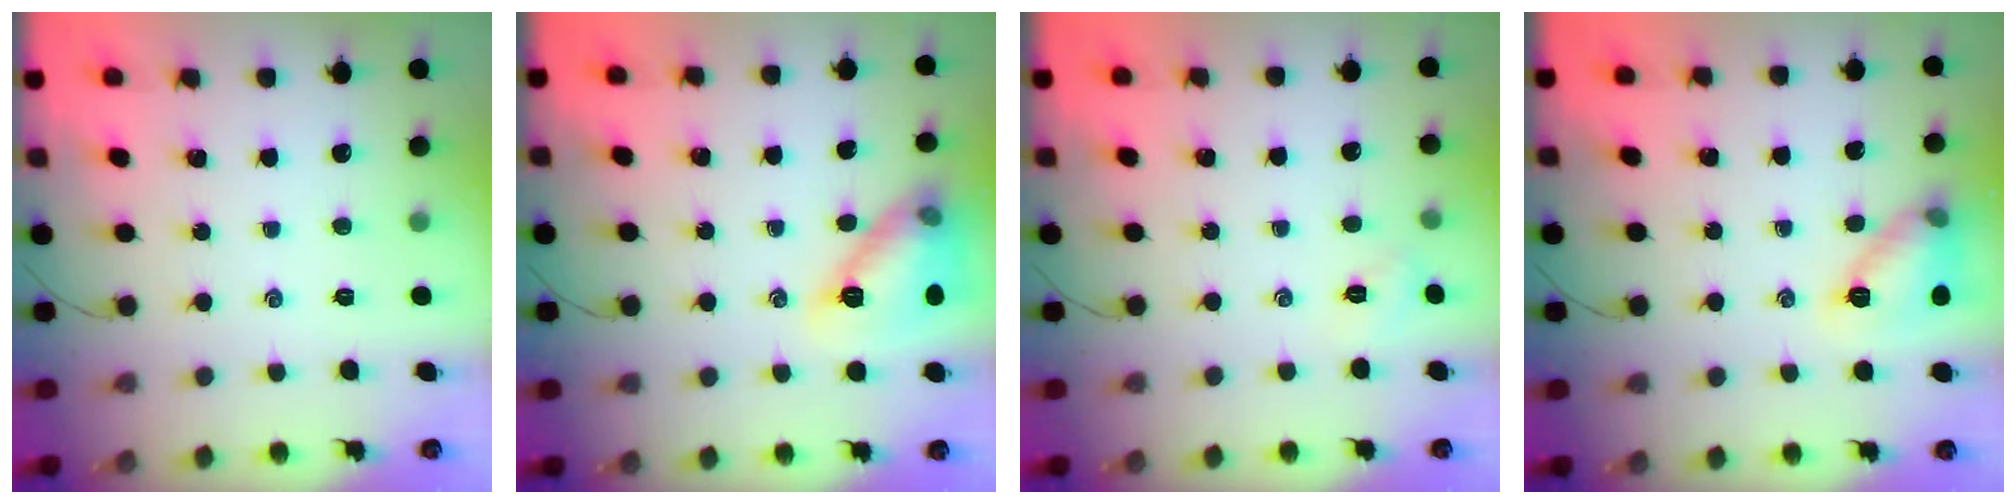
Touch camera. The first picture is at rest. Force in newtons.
{"total": 13.3, "press": 13.3, "slide": 0.5}
{"total": 2.4, "press": 2.3, "slide": 0.7}
{"total": 11.6, "press": 11.6, "slide": 0.3}